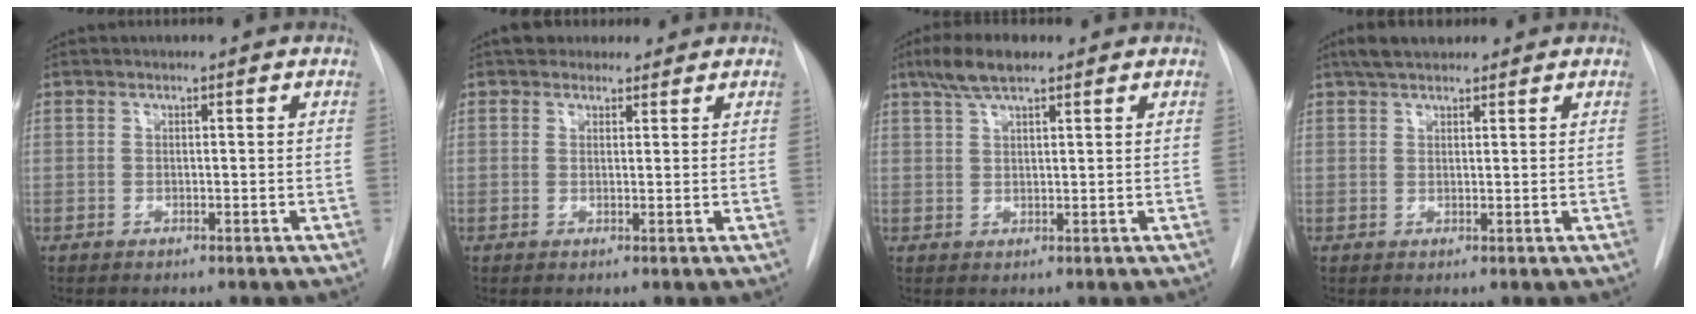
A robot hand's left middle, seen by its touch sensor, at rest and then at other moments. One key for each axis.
{"total": 4.0, "fx": 3.3, "fy": 2.1, "fz": 0.9, "tx": -0.001, "ty": 0.018, "tz": 0.050}
{"total": 5.2, "fx": 3.6, "fy": 1.3, "fz": 3.6, "tx": -0.076, "ty": 0.015, "tz": 0.066}
{"total": 4.5, "fx": 3.5, "fy": 1.7, "fz": 2.1, "tx": -0.042, "ty": 0.020, "tz": 0.060}